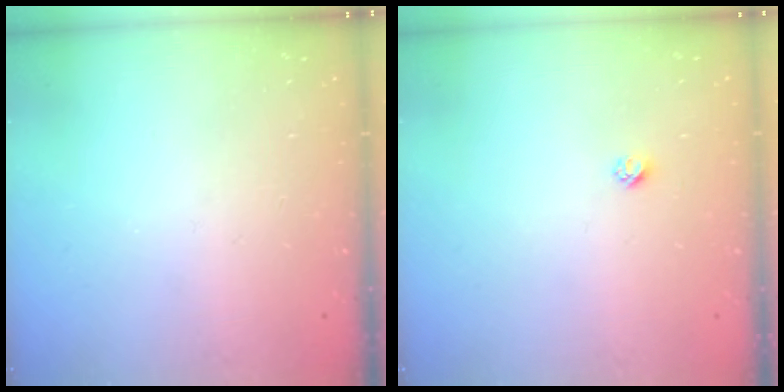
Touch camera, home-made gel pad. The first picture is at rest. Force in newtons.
{"total": 2.3, "press": 2.3, "slide": 0.2}